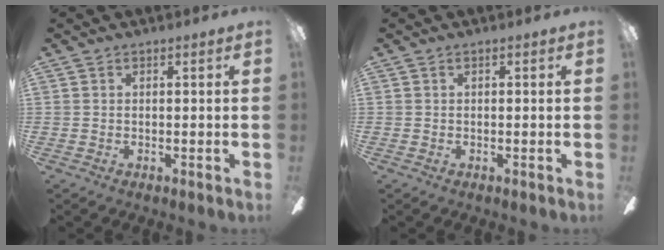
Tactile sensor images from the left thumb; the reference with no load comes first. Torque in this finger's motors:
{"motor_torque": [-0.02, 0.01, -0.09, 0.09, 0.00]}